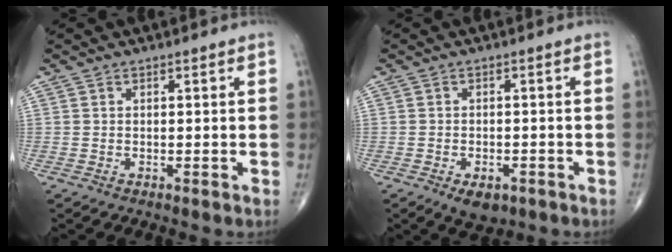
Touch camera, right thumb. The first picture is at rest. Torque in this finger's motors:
{"motor_torque": [1.46, 1.17, -0.06, -0.15, 0.00]}